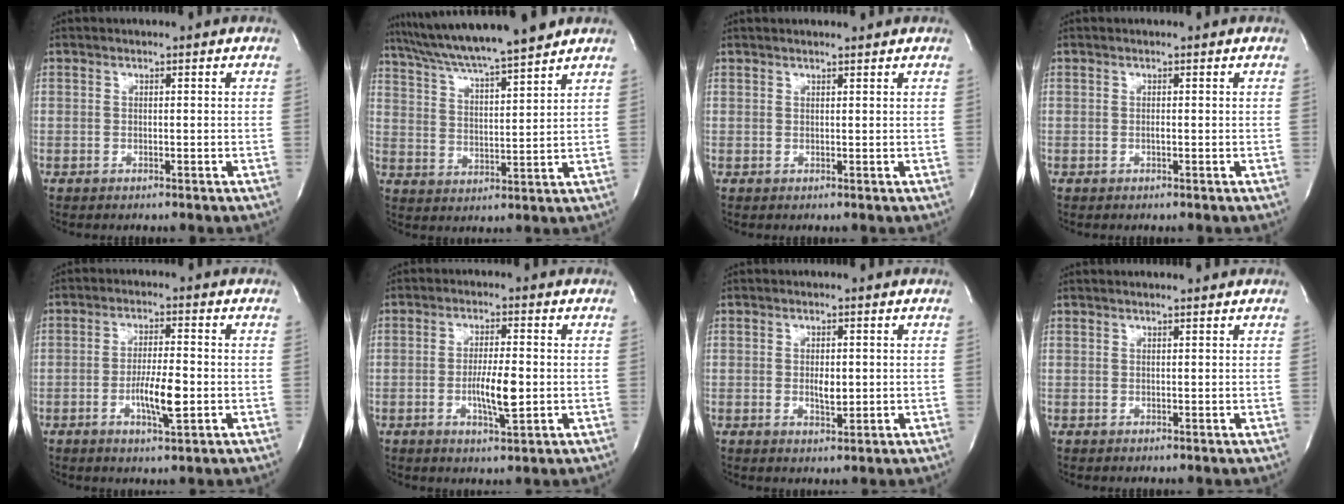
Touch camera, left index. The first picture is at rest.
{"total": 15.2, "force": [13.3, -0.2, 7.5], "torque": [-0.132, 0.016, 0.215]}
{"total": 2.7, "force": [2.6, 0.2, 0.7], "torque": [-0.012, 0.014, 0.034]}
{"total": 0.0}
{"total": 6.2, "force": [-1.7, 0.9, 5.9], "torque": [-0.109, -0.007, -0.027]}
{"total": 5.8, "force": [-1.0, 0.9, 5.6], "torque": [-0.105, -0.008, -0.015]}
{"total": 2.7, "force": [0.0, 1.2, 2.4], "torque": [-0.042, -0.003, 0.003]}
{"total": 2.2, "force": [2.1, 0.1, 0.6], "torque": [-0.010, 0.011, 0.027]}